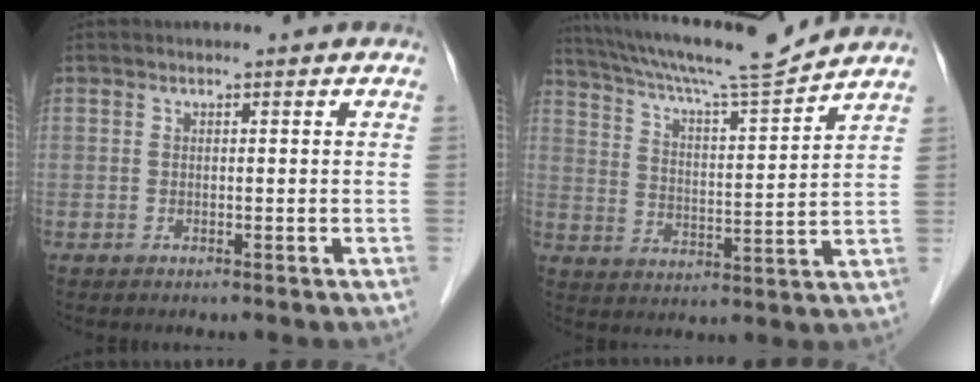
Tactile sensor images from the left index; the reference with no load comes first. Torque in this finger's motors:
{"motor_torque": [0.05, -0.15, 0.34, 0.12]}